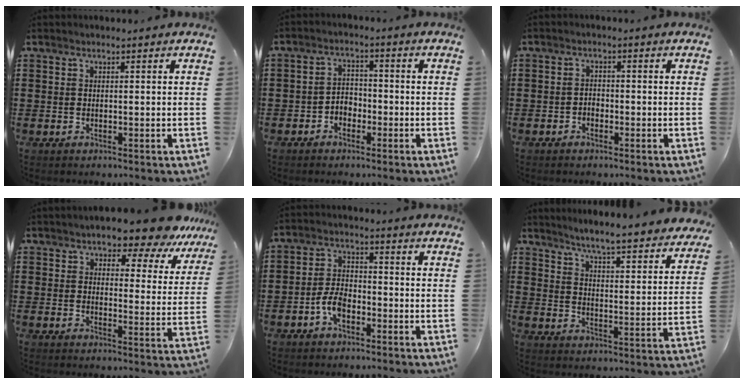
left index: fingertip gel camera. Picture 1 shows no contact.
{"total": 2.7, "force": [-2.1, 1.6, 0.6], "torque": [-0.017, 0.007, -0.046]}
{"total": 1.4, "force": [-1.2, 0.7, 0.2], "torque": [-0.009, 0.003, -0.025]}
{"total": 7.1, "force": [6.6, 1.0, 2.5], "torque": [-0.053, -0.040, 0.114]}
{"total": 4.8, "force": [-2.3, 2.5, 3.3], "torque": [-0.086, 0.000, -0.051]}
{"total": 4.7, "force": [4.5, -0.8, 1.2], "torque": [-0.048, -0.042, 0.068]}